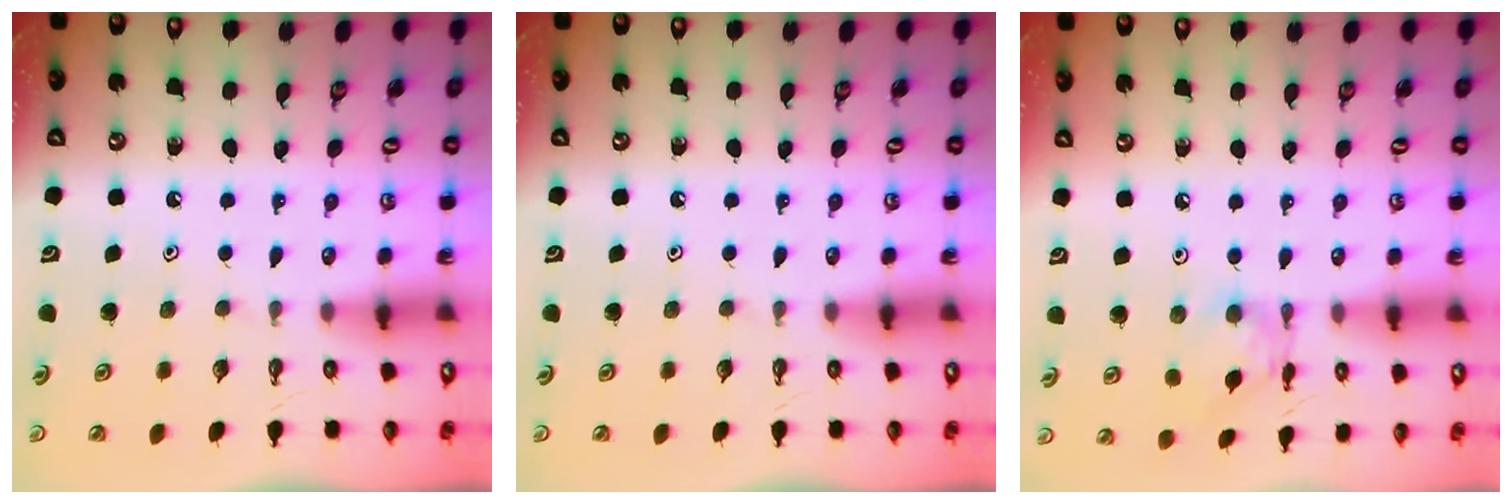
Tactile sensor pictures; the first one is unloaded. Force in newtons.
{"total": 0.0}
{"total": 7.5, "press": 7.5, "slide": 0.5}